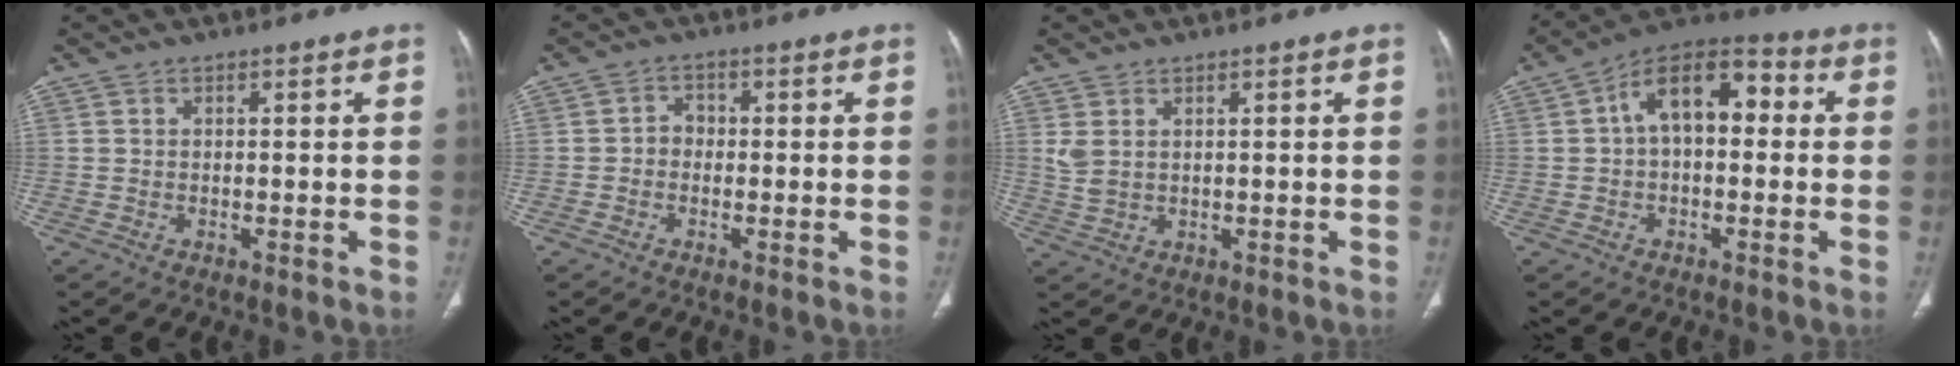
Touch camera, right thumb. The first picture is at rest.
{"total": 2.5, "force": [-0.5, 2.1, 1.2], "torque": [-0.005, 0.011, -0.018]}
{"total": 3.0, "force": [1.2, 1.8, 2.1], "torque": [-0.051, 0.000, 0.035]}
{"total": 12.6, "force": [1.5, 7.4, 10.1], "torque": [-0.136, 0.041, 0.010]}